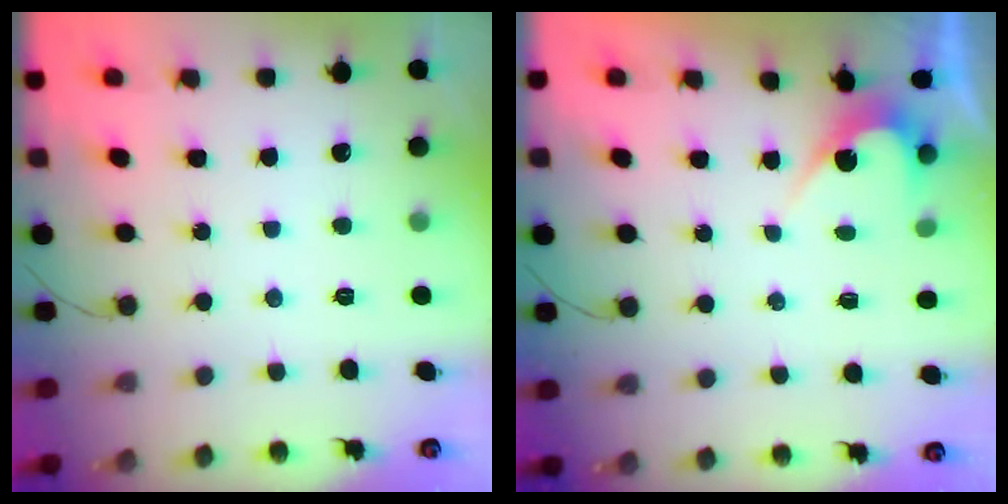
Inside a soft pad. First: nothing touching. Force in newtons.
{"total": 3.3, "press": 3.3, "slide": 0.1}